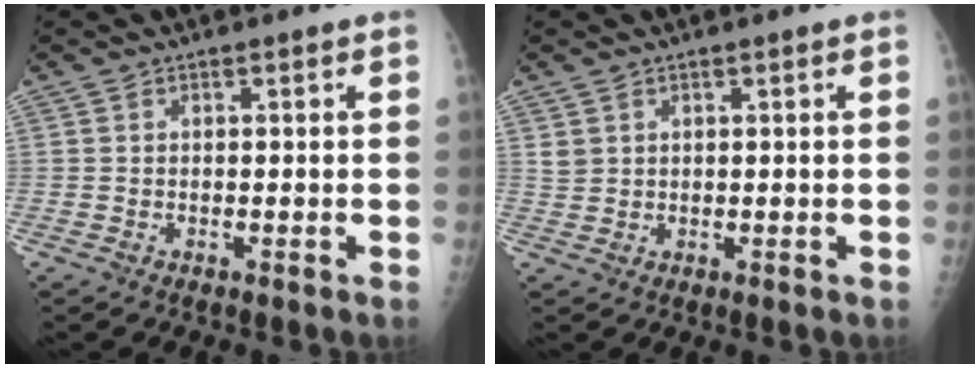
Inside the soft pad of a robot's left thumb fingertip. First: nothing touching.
{"total": 1.6, "force": [0.8, 1.3, 0.4], "torque": [0.006, -0.003, 0.015]}